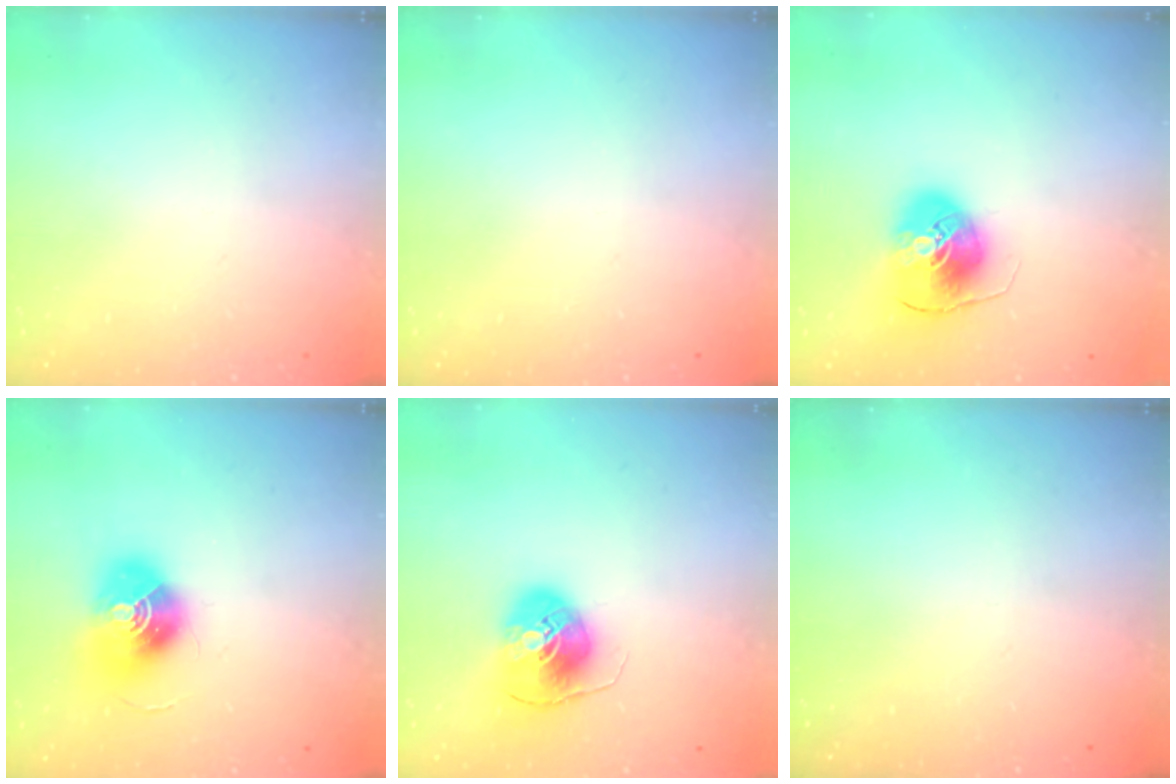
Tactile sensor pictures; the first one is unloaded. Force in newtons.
{"total": 0.0}
{"total": 9.3, "press": 9.2, "slide": 1.0}
{"total": 13.5, "press": 13.5, "slide": 0.6}
{"total": 9.0, "press": 8.8, "slide": 1.5}
{"total": 0.0}